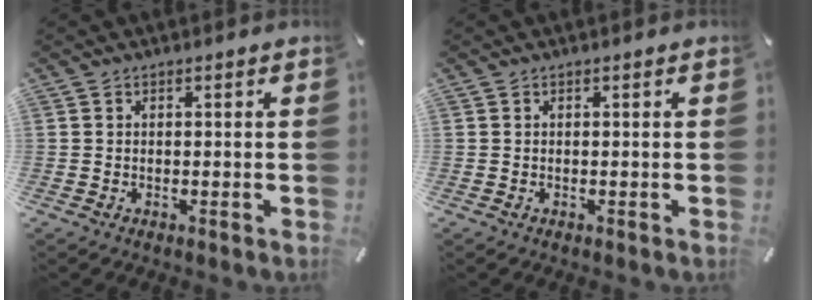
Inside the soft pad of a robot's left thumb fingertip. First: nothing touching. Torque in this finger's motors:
{"motor_torque": [0.00, 0.00, -0.07, 0.08, 0.00]}